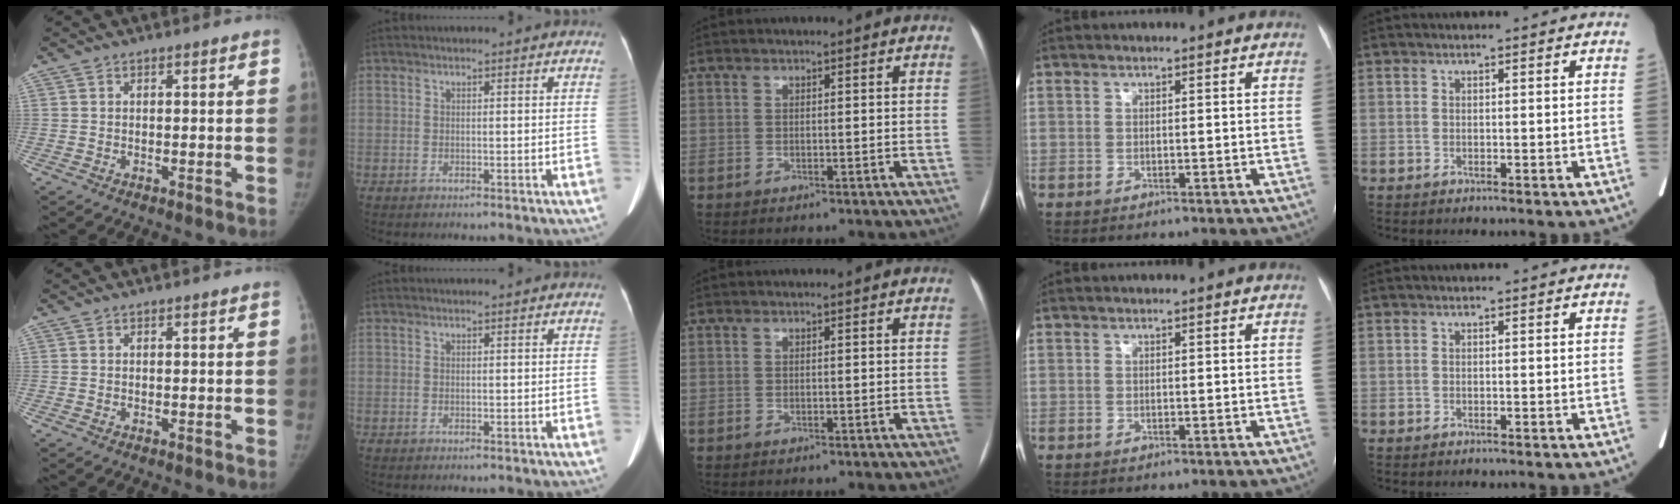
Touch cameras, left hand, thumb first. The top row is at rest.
{}